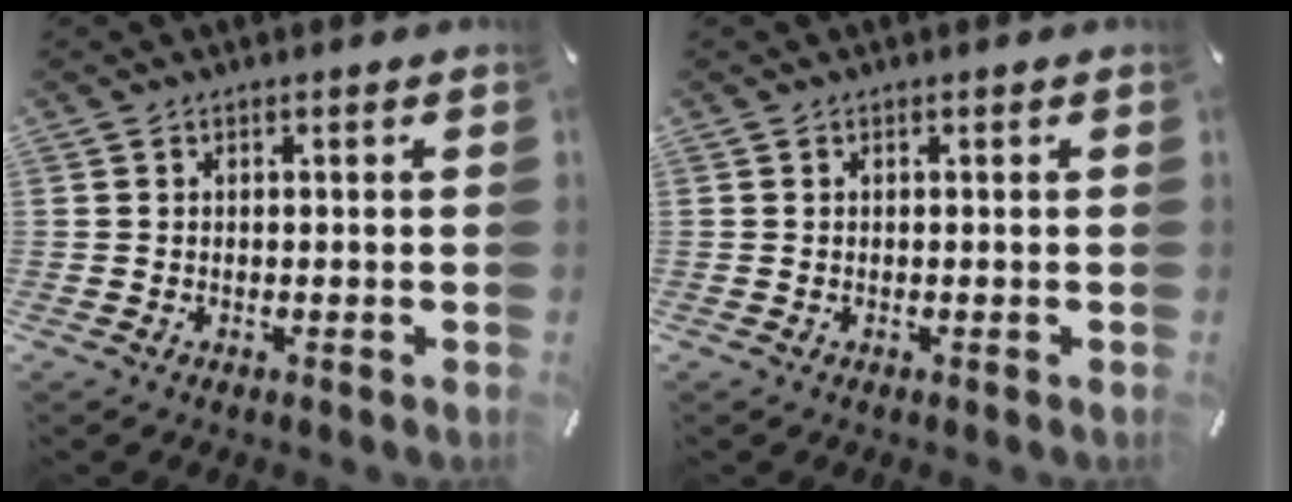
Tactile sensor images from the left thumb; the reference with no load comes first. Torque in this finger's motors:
{"motor_torque": [-0.10, 0.10, -0.01, 0.01, 0.00]}